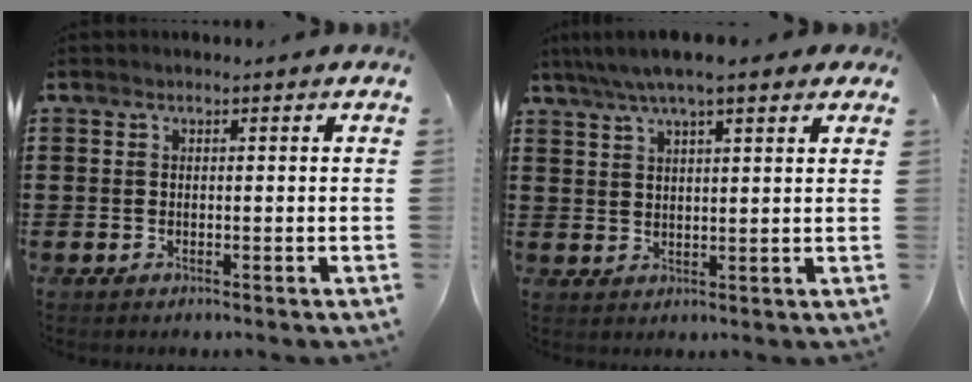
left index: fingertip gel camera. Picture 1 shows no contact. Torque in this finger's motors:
{"motor_torque": [2.14, 0.00, 1.05, 0.21]}